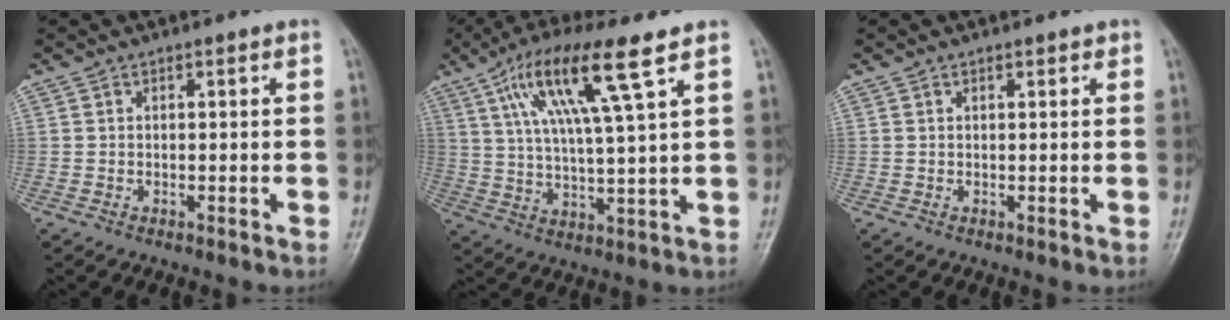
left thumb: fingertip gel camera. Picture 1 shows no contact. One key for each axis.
{"total": 14.2, "fx": 6.7, "fy": 1.7, "fz": 12.4, "tx": -0.241, "ty": -0.010, "tz": 0.125}
{"total": 0.9, "fx": 0.6, "fy": 0.4, "fz": 0.5, "tx": -0.004, "ty": -0.002, "tz": 0.006}